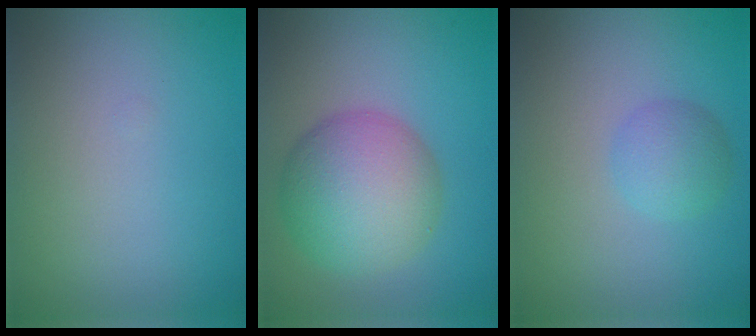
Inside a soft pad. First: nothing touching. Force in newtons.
{"total": 7.6, "press": 7.6, "slide": 0.4}
{"total": 2.2, "press": 2.2, "slide": 0.0}